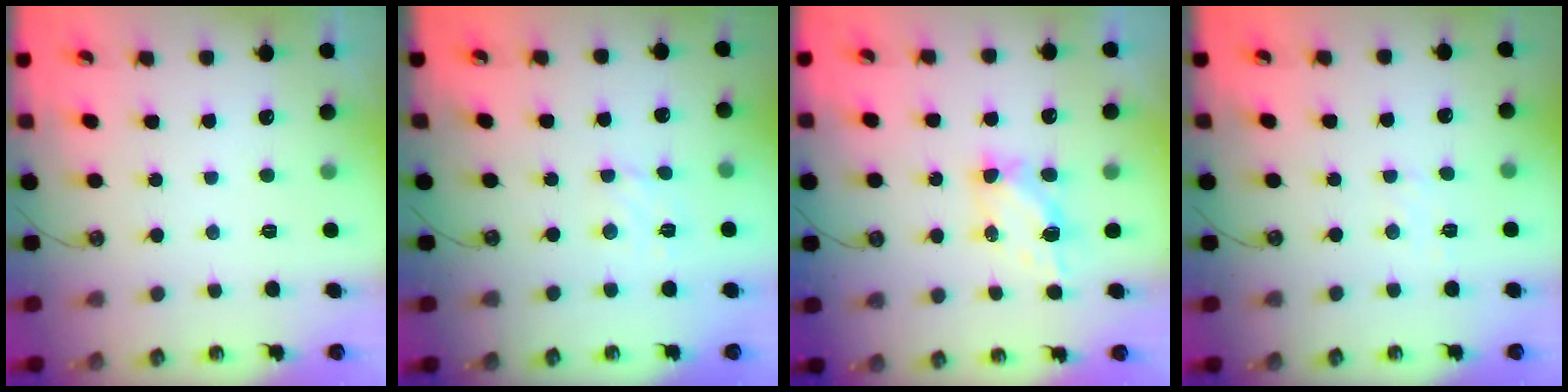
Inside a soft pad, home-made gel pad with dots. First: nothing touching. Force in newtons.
{"total": 5.5, "press": 5.4, "slide": 0.8}
{"total": 5.5, "press": 5.5, "slide": 0.3}
{"total": 4.4, "press": 4.3, "slide": 0.6}